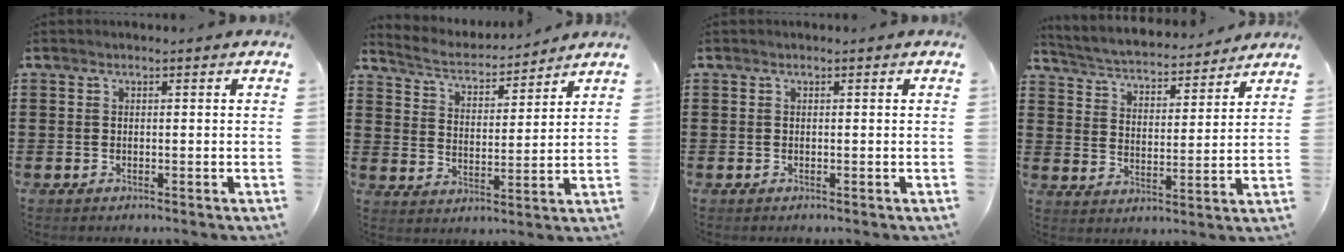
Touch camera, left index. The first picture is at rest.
{"total": 4.1, "force": [4.0, 0.5, 0.7], "torque": [-0.036, -0.030, 0.064]}
{"total": 0.0}
{"total": 3.8, "force": [3.7, 0.1, 0.7], "torque": [-0.035, -0.032, 0.057]}